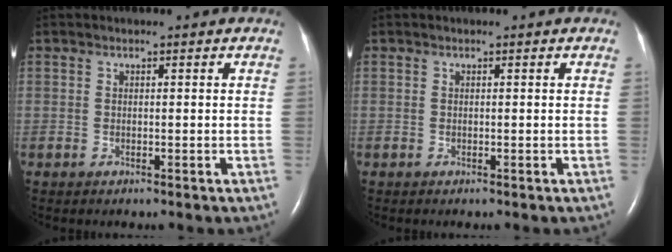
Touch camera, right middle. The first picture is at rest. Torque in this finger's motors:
{"motor_torque": [-0.01, 0.01, 0.00, 0.00]}